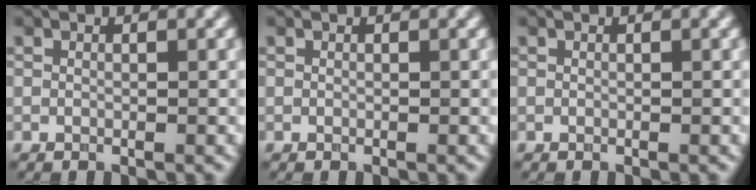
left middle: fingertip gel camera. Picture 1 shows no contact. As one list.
[{"total": 0.0}, {"total": 0.0}]